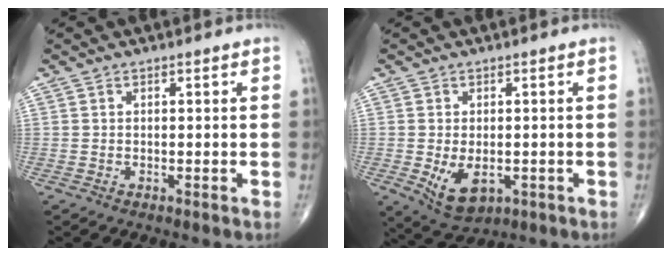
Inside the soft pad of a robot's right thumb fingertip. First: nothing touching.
{"total": 7.0, "force": [-1.6, 4.2, 5.3], "torque": [-0.081, -0.009, -0.012]}